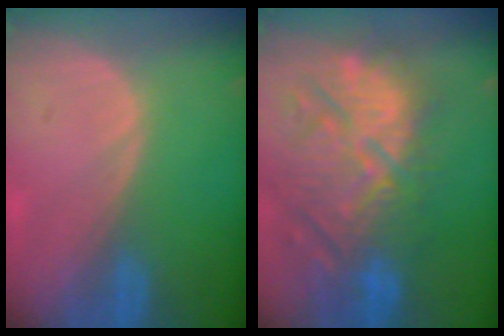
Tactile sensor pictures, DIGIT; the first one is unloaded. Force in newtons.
{"total": 13.1, "press": 12.3, "slide": 4.5}